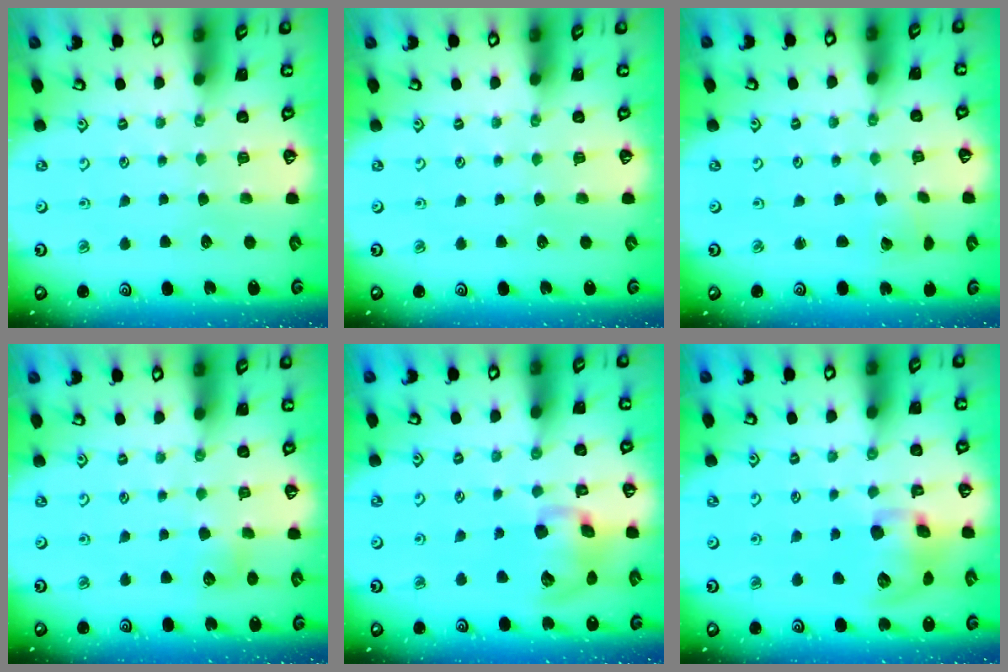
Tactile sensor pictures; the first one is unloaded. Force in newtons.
{"total": 0.0}
{"total": 1.9, "press": 1.9, "slide": 0.1}
{"total": 5.9, "press": 5.9, "slide": 0.8}
{"total": 12.8, "press": 12.6, "slide": 2.2}
{"total": 11.7, "press": 11.5, "slide": 1.8}